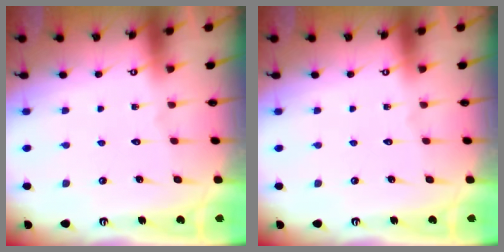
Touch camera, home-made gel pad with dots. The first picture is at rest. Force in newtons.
{"total": 0.0}